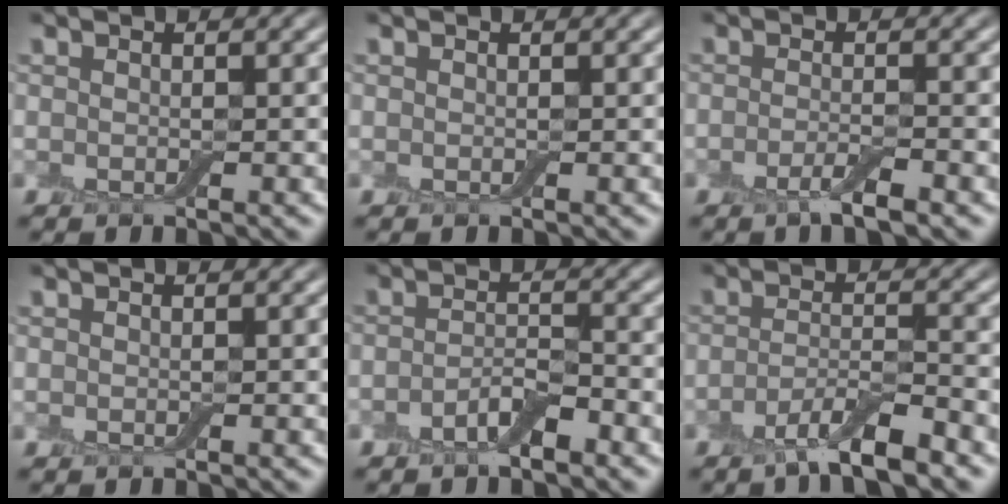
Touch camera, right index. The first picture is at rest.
{"total": 0.0}
{"total": 2.3, "force": [-1.2, 0.4, 1.9], "torque": [-0.033, -0.001, -0.028]}
{"total": 0.0}
{"total": 2.7, "force": [-1.5, 1.0, 2.0], "torque": [-0.039, 0.006, -0.032]}
{"total": 4.4, "force": [-2.9, 0.9, 3.2], "torque": [-0.056, 0.000, -0.060]}